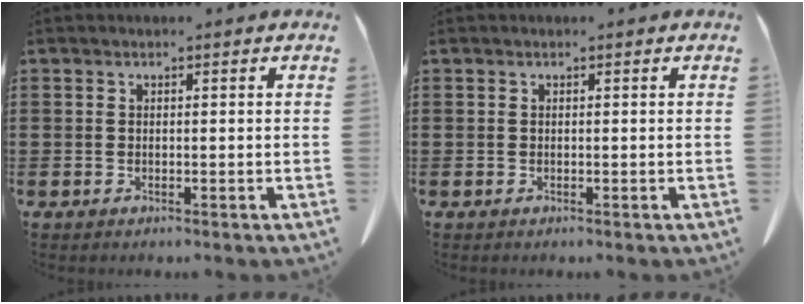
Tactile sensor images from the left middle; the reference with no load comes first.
{"total": 0.0}